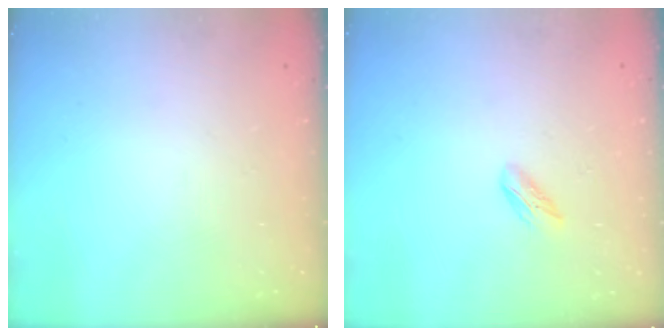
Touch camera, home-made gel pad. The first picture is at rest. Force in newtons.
{"total": 2.7, "press": 2.6, "slide": 0.8}